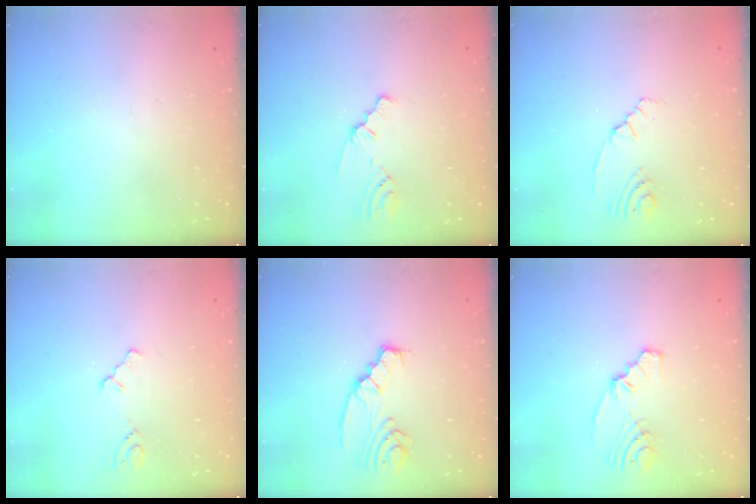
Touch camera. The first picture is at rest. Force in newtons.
{"total": 1.8, "press": 1.7, "slide": 0.3}
{"total": 1.8, "press": 1.5, "slide": 1.0}
{"total": 1.8, "press": 1.7, "slide": 0.4}
{"total": 5.6, "press": 5.6, "slide": 0.4}
{"total": 5.3, "press": 3.8, "slide": 3.6}